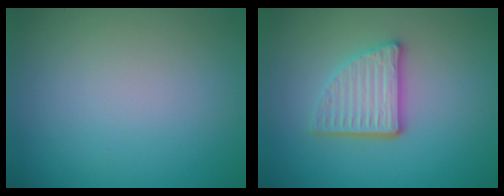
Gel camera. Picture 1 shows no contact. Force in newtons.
{"total": 4.2, "press": 3.3, "slide": 2.6}